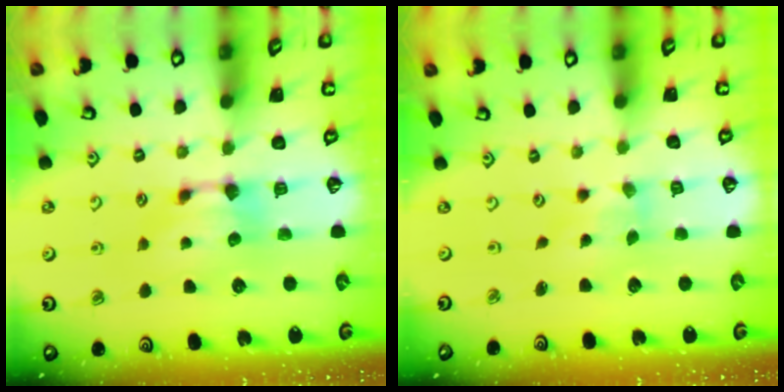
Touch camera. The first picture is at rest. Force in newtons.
{"total": 1.8, "press": 1.5, "slide": 1.1}